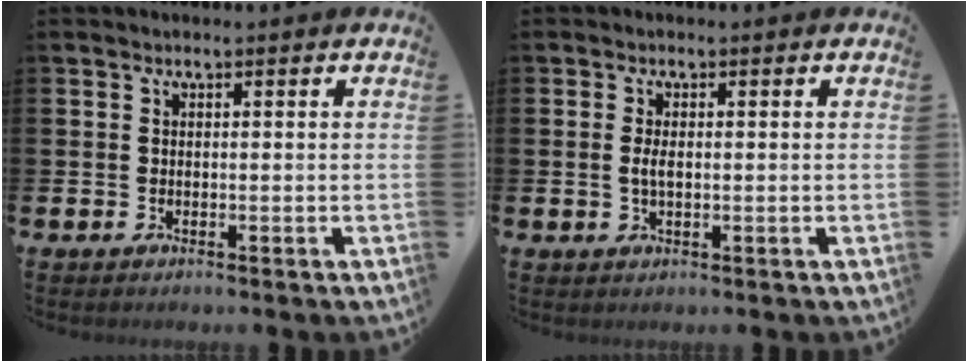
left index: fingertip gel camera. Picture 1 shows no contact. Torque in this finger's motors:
{"motor_torque": [0.53, -0.05, 0.00, 0.02]}